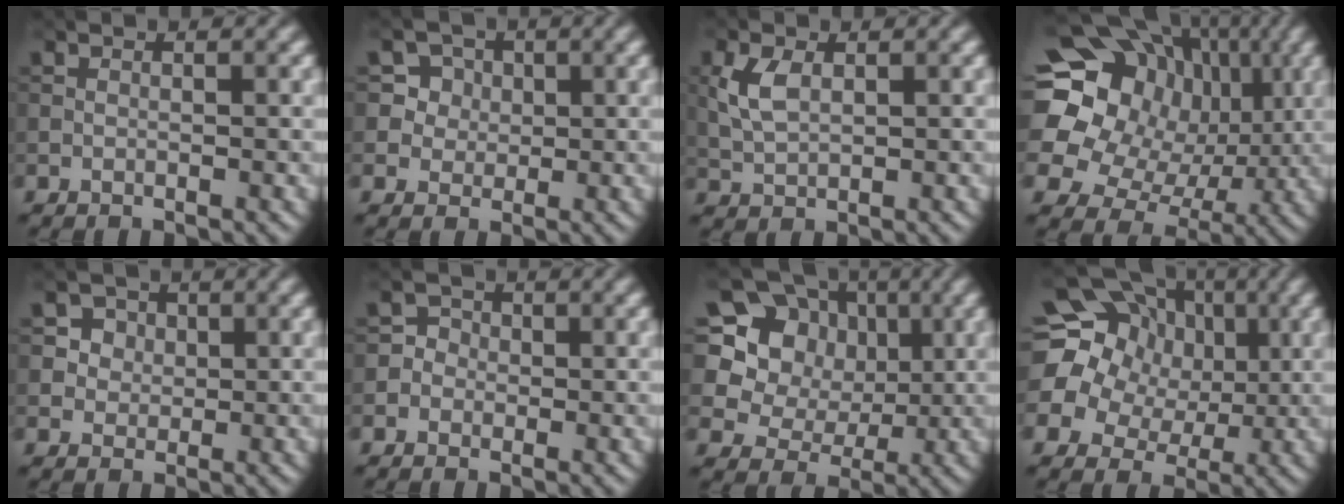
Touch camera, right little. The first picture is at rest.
{"total": 3.9, "force": [1.5, 3.5, 1.0], "torque": [-0.021, 0.003, 0.038]}
{"total": 2.3, "force": [0.2, 1.4, 1.9], "torque": [-0.049, 0.004, 0.017]}
{"total": 19.8, "force": [3.7, 17.6, 8.3], "torque": [-0.208, 0.043, 0.047]}
{"total": 3.1, "force": [1.2, 2.7, 1.0], "torque": [-0.026, 0.001, 0.029]}
{"total": 1.7, "force": [-0.8, 1.5, -0.2], "torque": [0.019, 0.007, -0.018]}
{"total": 11.9, "force": [4.0, 10.2, 4.6], "torque": [-0.124, 0.022, 0.082]}
{"total": 19.1, "force": [4.4, 16.8, 7.9], "torque": [-0.186, 0.042, 0.055]}